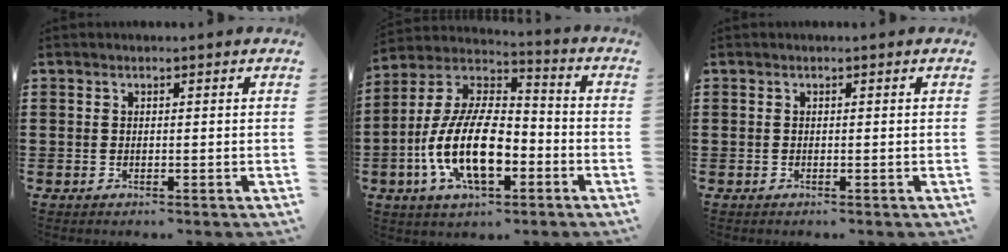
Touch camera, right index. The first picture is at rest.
{"total": 14.2, "force": [-4.7, 6.6, 11.7], "torque": [-0.273, -0.002, -0.095]}
{"total": 0.0}